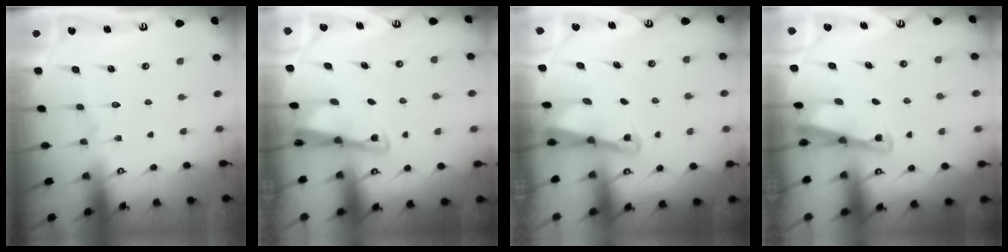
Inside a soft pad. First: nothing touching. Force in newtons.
{"total": 2.9, "press": 2.9, "slide": 0.3}
{"total": 2.6, "press": 2.5, "slide": 0.6}
{"total": 2.7, "press": 2.6, "slide": 0.4}